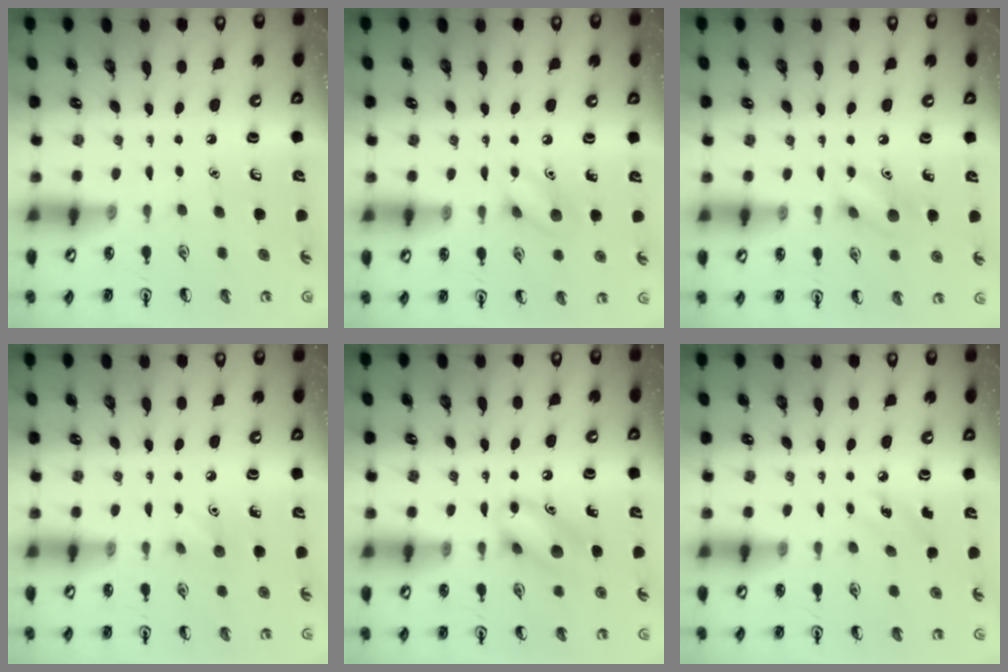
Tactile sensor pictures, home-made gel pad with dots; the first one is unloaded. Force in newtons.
{"total": 6.7, "press": 6.6, "slide": 0.9}
{"total": 8.2, "press": 8.1, "slide": 1.5}
{"total": 5.1, "press": 4.8, "slide": 1.6}
{"total": 9.8, "press": 9.7, "slide": 1.2}
{"total": 3.9, "press": 3.7, "slide": 1.2}